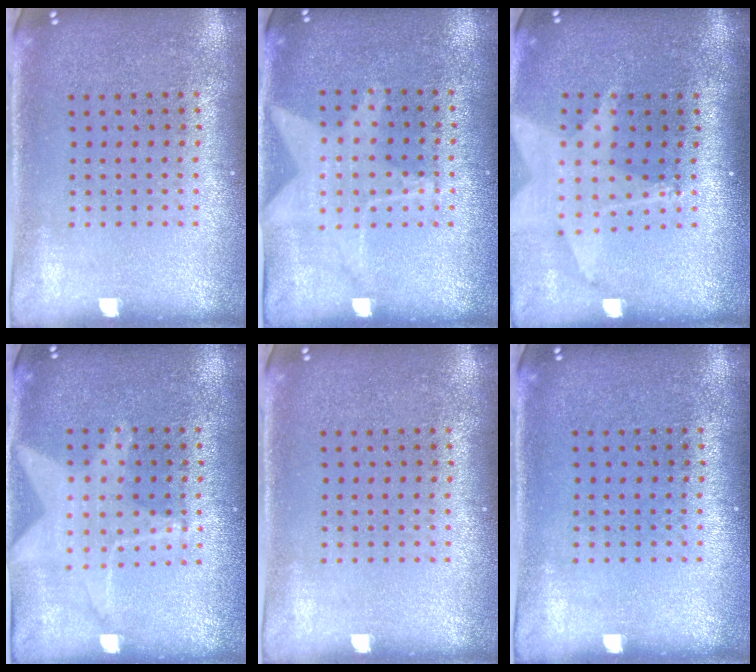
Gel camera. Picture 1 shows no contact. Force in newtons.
{"total": 1.1, "press": 1.0, "slide": 0.4}
{"total": 1.7, "press": 1.5, "slide": 0.9}
{"total": 1.4, "press": 1.4, "slide": 0.3}
{"total": 0.0}
{"total": 0.0}